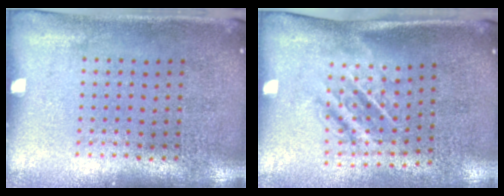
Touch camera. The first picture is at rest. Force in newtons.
{"total": 1.7, "press": 1.1, "slide": 1.2}